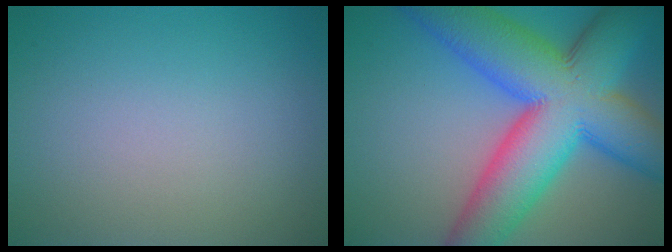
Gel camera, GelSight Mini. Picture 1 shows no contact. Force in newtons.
{"total": 15.4, "press": 15.4, "slide": 0.6}